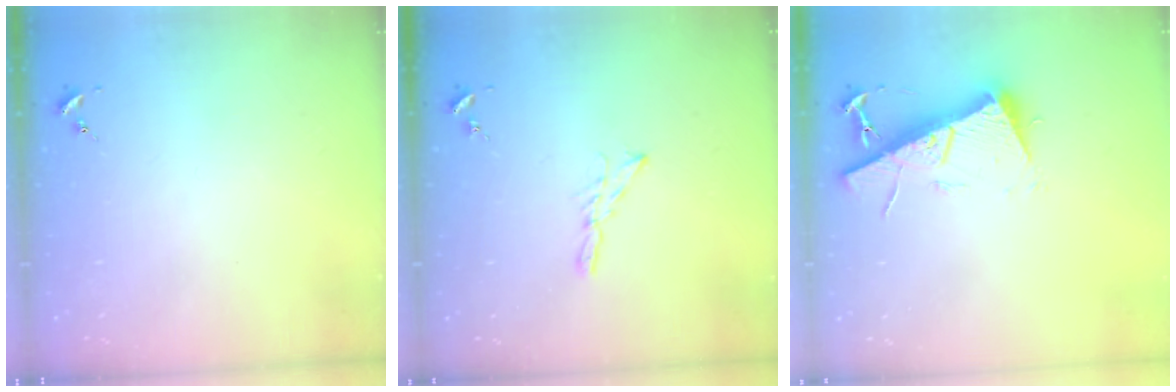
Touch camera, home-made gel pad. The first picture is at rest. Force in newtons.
{"total": 4.8, "press": 4.8, "slide": 0.5}
{"total": 13.2, "press": 13.1, "slide": 1.3}